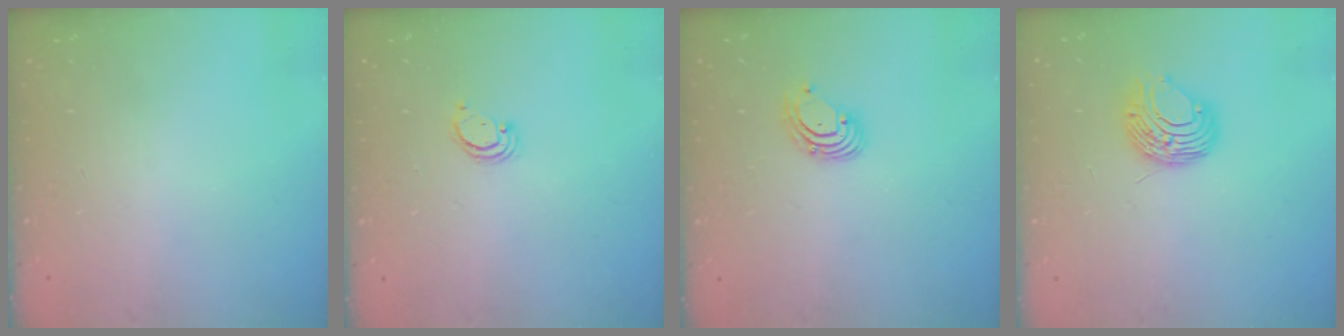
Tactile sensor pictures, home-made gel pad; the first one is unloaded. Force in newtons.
{"total": 2.4, "press": 2.4, "slide": 0.2}
{"total": 3.3, "press": 3.3, "slide": 0.4}
{"total": 8.9, "press": 8.9, "slide": 0.7}